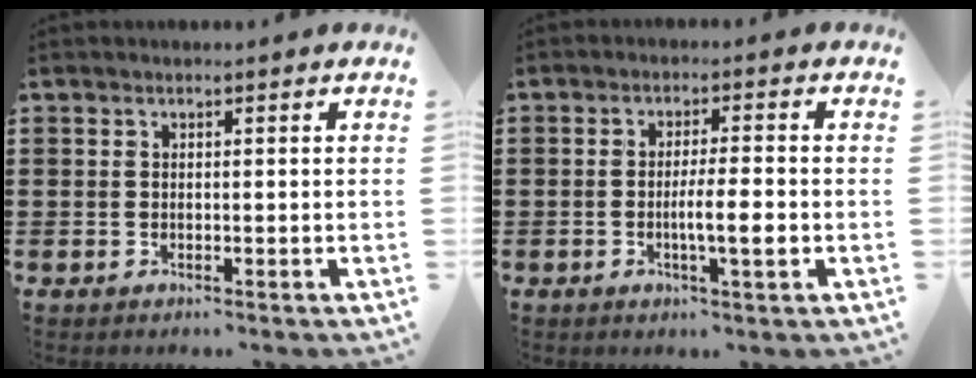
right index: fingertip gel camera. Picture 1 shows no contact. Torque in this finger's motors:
{"motor_torque": [1.13, -0.04, 0.26, 0.11]}